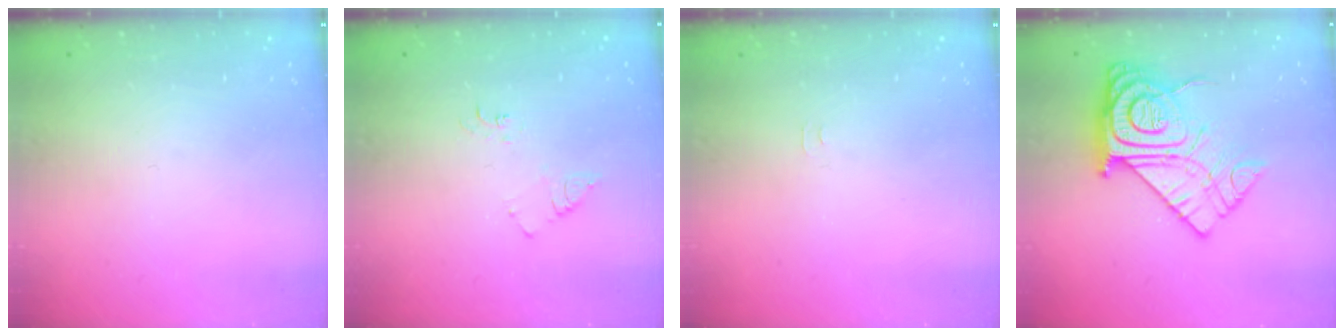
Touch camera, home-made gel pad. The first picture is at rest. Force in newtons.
{"total": 5.7, "press": 5.7, "slide": 0.5}
{"total": 3.4, "press": 3.4, "slide": 0.3}
{"total": 20.2, "press": 20.1, "slide": 1.5}